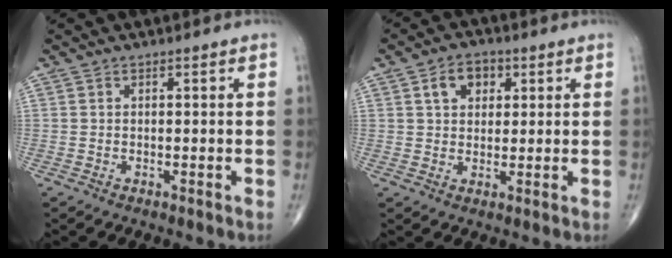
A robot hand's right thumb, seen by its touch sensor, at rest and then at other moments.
{"total": 5.8, "force": [2.2, 4.2, 3.4], "torque": [-0.032, 0.002, 0.032]}